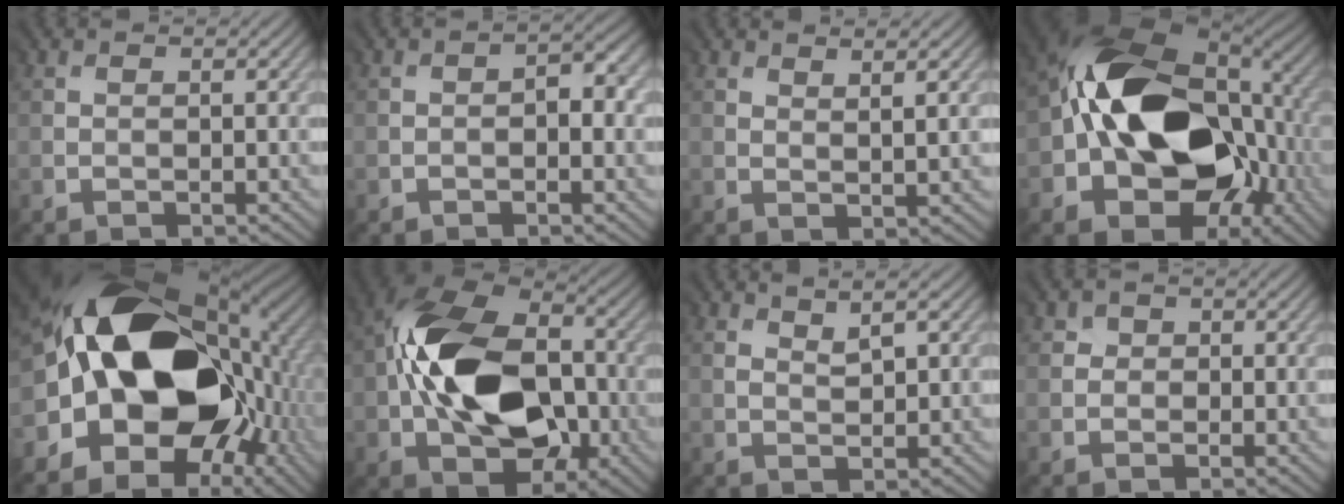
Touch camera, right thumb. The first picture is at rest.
{"total": 1.9, "force": [-0.6, 0.7, 1.6], "torque": [-0.025, 0.002, -0.009]}
{"total": 2.3, "force": [2.0, 0.0, 1.1], "torque": [-0.028, -0.005, 0.044]}
{"total": 16.7, "force": [-0.7, 11.9, 11.7], "torque": [-0.198, -0.012, -0.010]}
{"total": 19.1, "force": [-0.6, 14.2, 12.7], "torque": [-0.215, -0.018, 0.010]}
{"total": 15.1, "force": [-1.2, 9.9, 11.3], "torque": [-0.214, 0.000, -0.029]}
{"total": 2.5, "force": [1.9, 0.3, 1.5], "torque": [-0.036, -0.005, 0.046]}
{"total": 1.2, "force": [0.3, 1.2, 0.0], "torque": [-0.001, 0.001, 0.000]}